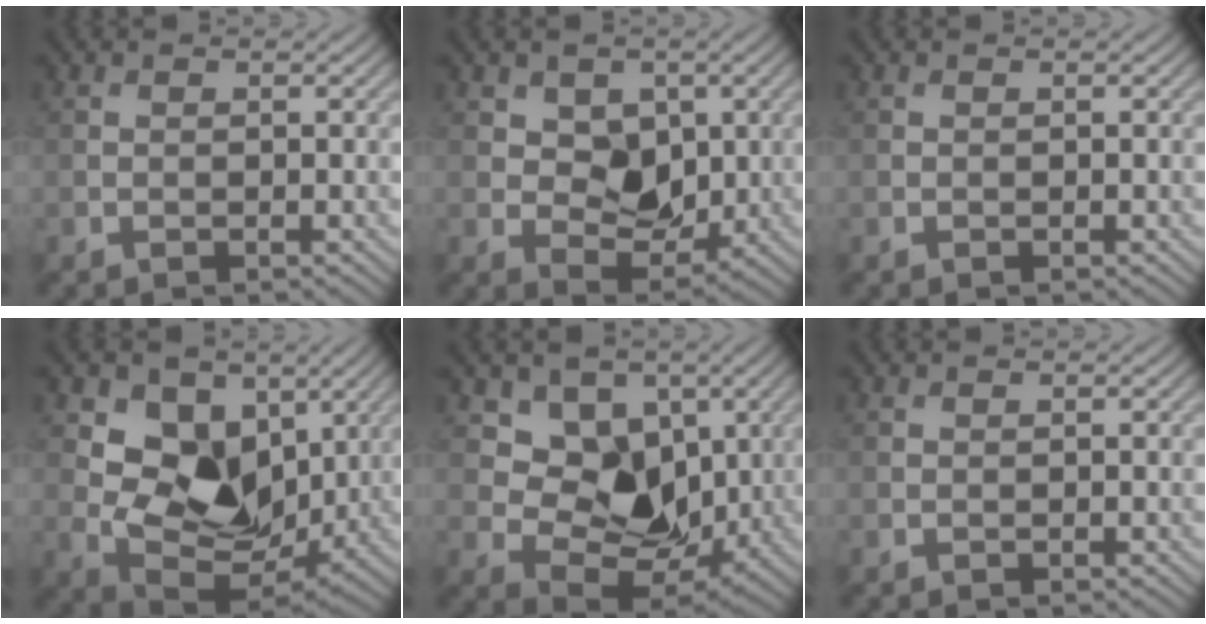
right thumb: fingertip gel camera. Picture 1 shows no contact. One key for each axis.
{"total": 5.9, "fx": 1.8, "fy": 4.5, "fz": 3.4, "tx": -0.069, "ty": -0.014, "tz": 0.022}
{"total": 0.0}
{"total": 11.1, "fx": 3.1, "fy": 7.9, "fz": 7.2, "tx": -0.135, "ty": -0.011, "tz": 0.049}
{"total": 8.8, "fx": 2.8, "fy": 6.7, "fz": 5.0, "tx": -0.097, "ty": -0.020, "tz": 0.037}
{"total": 0.0}